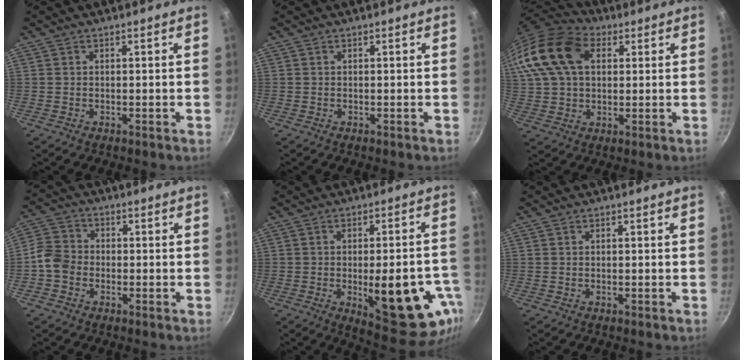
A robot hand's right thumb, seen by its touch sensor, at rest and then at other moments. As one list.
[{"total": 0.0}, {"total": 19.7, "force": [6.2, 13.4, 13.1], "torque": [-0.268, 0.017, 0.101]}, {"total": 5.8, "force": [-1.8, 4.8, 2.6], "torque": [-0.033, 0.018, -0.051]}, {"total": 19.9, "force": [-5.9, 7.4, 17.5], "torque": [-0.190, 0.002, -0.065]}, {"total": 0.0}]